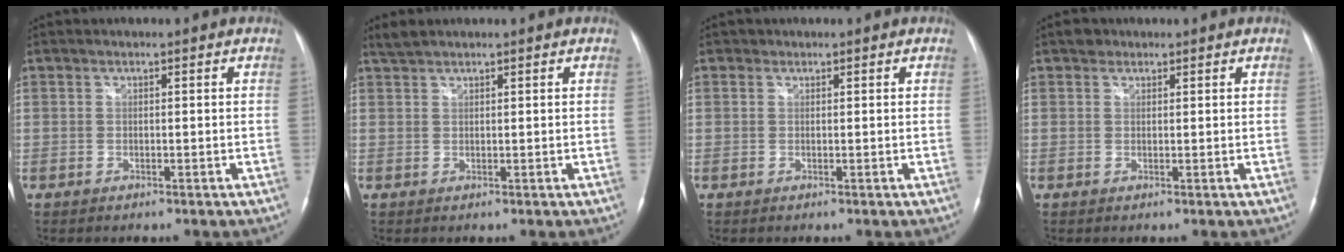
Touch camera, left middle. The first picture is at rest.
{"total": 1.6, "force": [1.5, 0.2, 0.4], "torque": [-0.014, 0.012, 0.034]}
{"total": 0.6, "force": [0.3, 0.5, 0.0], "torque": [0.002, 0.001, 0.003]}
{"total": 1.4, "force": [0.9, 1.0, 0.2], "torque": [0.002, 0.008, 0.010]}